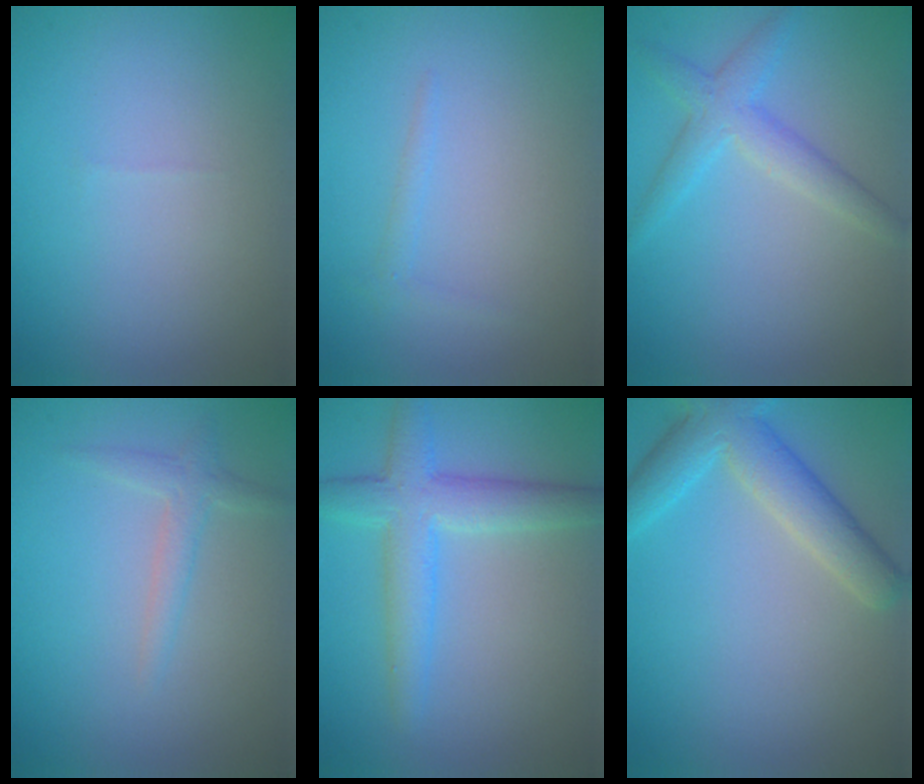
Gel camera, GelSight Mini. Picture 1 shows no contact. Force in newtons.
{"total": 0.9, "press": 0.9, "slide": 0.0}
{"total": 3.0, "press": 3.0, "slide": 0.1}
{"total": 1.6, "press": 1.6, "slide": 0.1}
{"total": 4.6, "press": 4.6, "slide": 0.2}
{"total": 4.8, "press": 4.8, "slide": 0.2}